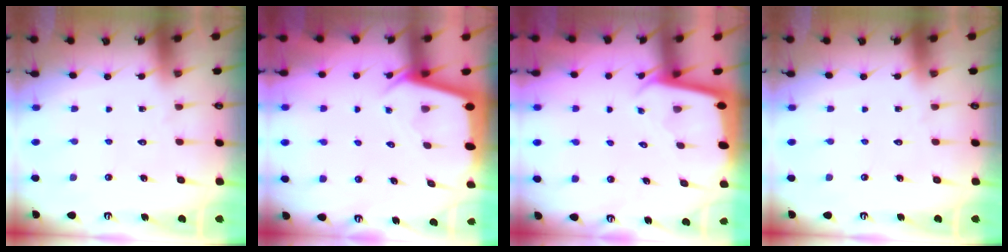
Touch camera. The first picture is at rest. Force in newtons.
{"total": 2.3, "press": 2.2, "slide": 0.3}
{"total": 2.0, "press": 2.0, "slide": 0.1}
{"total": 0.0}